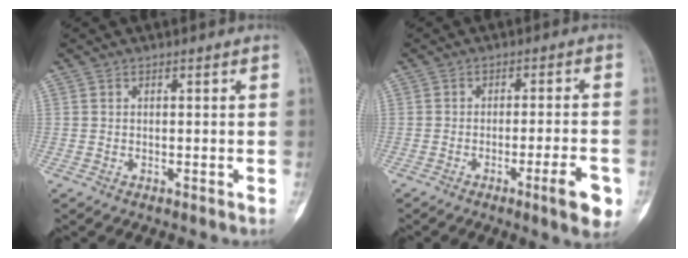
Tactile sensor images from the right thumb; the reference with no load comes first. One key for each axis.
{"total": 7.4, "fx": -3.3, "fy": 1.0, "fz": 6.6, "tx": -0.087, "ty": 0.008, "tz": -0.043}